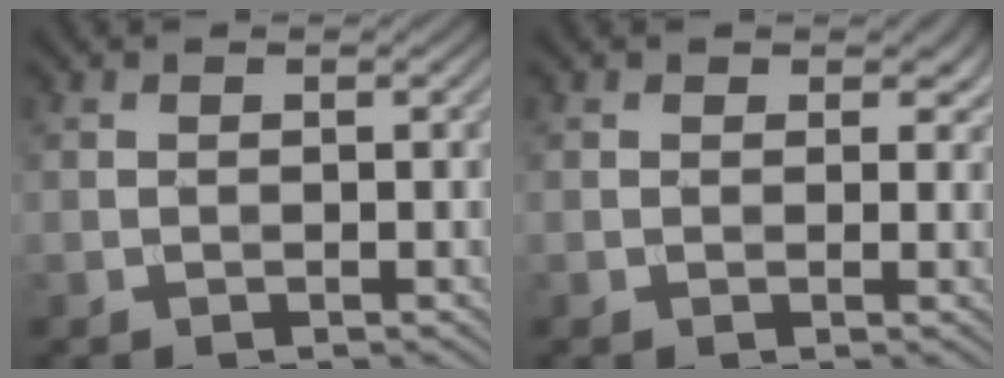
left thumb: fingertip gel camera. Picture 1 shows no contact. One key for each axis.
{"total": 1.8, "fx": 0.9, "fy": 1.3, "fz": 0.7, "tx": -0.014, "ty": -0.006, "tz": 0.012}